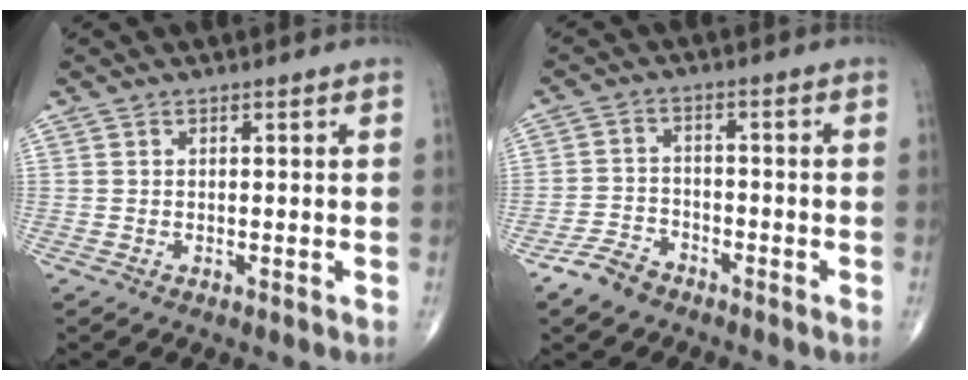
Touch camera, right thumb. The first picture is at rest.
{"total": 5.3, "force": [-3.9, 3.0, 1.7], "torque": [-0.031, 0.018, -0.077]}